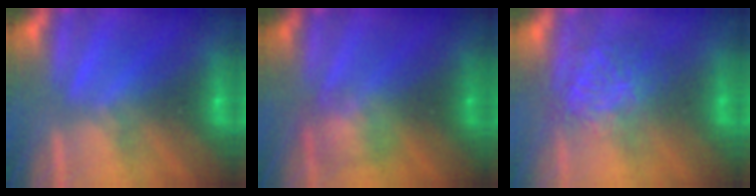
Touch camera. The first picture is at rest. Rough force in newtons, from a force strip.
{"total": 2.4}
{"total": 3.7}